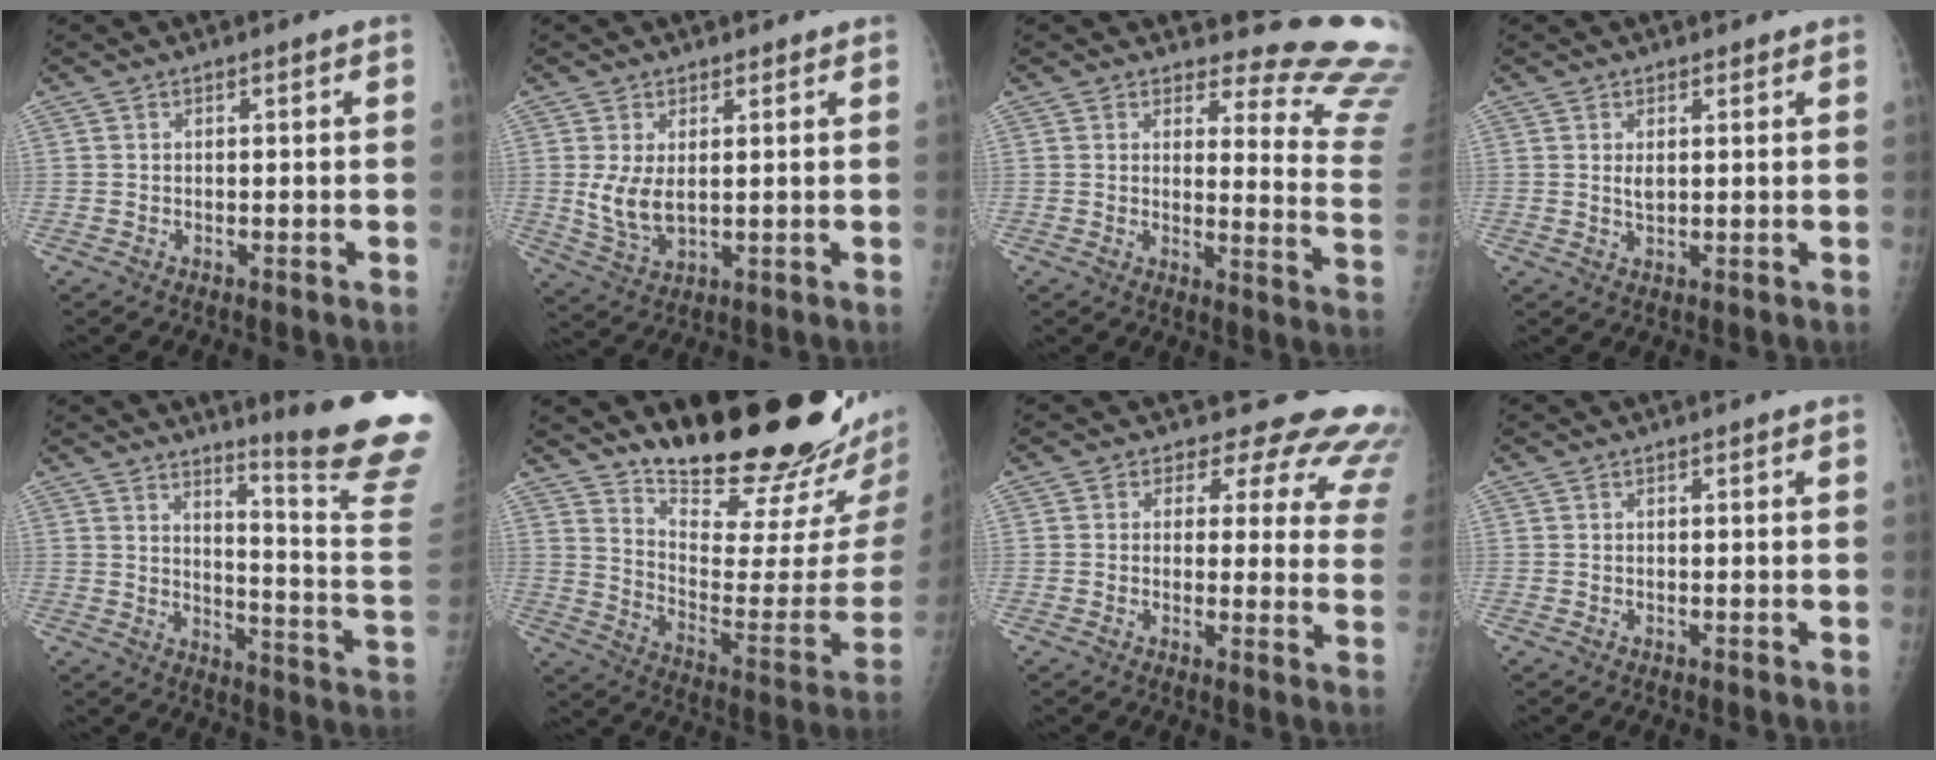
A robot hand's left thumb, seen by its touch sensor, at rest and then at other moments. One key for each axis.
{"total": 6.4, "fx": 1.3, "fy": 3.9, "fz": 4.9, "tx": -0.089, "ty": -0.017, "tz": 0.036}
{"total": 15.6, "fx": 15.2, "fy": 2.4, "fz": 2.5, "tx": 0.013, "ty": -0.183, "tz": 0.140}
{"total": 2.0, "fx": 0.8, "fy": 1.2, "fz": 1.4, "tx": -0.018, "ty": -0.006, "tz": 0.016}
{"total": 19.1, "fx": 14.9, "fy": -0.7, "fz": 11.9, "tx": -0.142, "ty": -0.156, "tz": 0.190}
{"total": 25.3, "fx": 20.5, "fy": 4.7, "fz": 14.1, "tx": -0.182, "ty": -0.154, "tz": 0.301}
{"total": 16.4, "fx": 13.9, "fy": 7.1, "fz": 4.8, "tx": -0.007, "ty": -0.093, "tz": 0.121}
{"total": 0.0}